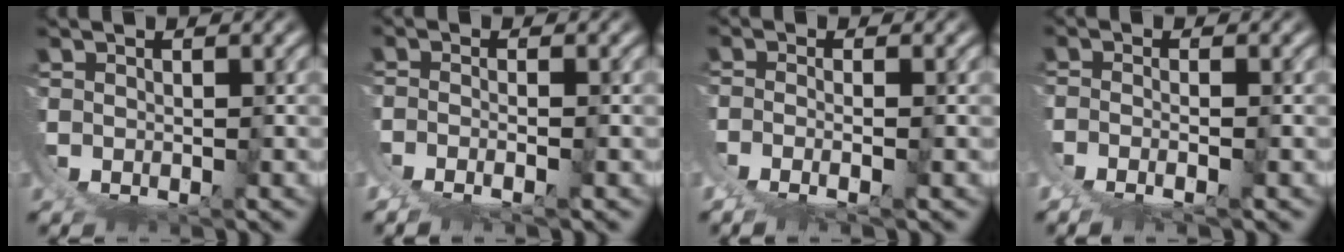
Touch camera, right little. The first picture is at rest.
{"total": 2.6, "force": [-0.7, 0.7, 2.4], "torque": [-0.053, -0.015, -0.003]}
{"total": 2.8, "force": [-0.3, 0.5, 2.7], "torque": [-0.065, -0.019, 0.007]}
{"total": 2.6, "force": [-0.6, 0.6, 2.5], "torque": [-0.058, -0.016, 0.001]}